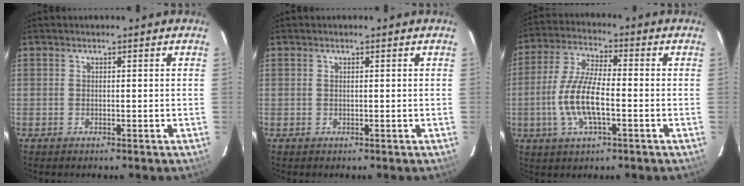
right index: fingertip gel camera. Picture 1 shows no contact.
{"total": 0.0}
{"total": 11.1, "force": [-2.7, 3.5, 10.2], "torque": [-0.214, -0.001, -0.054]}